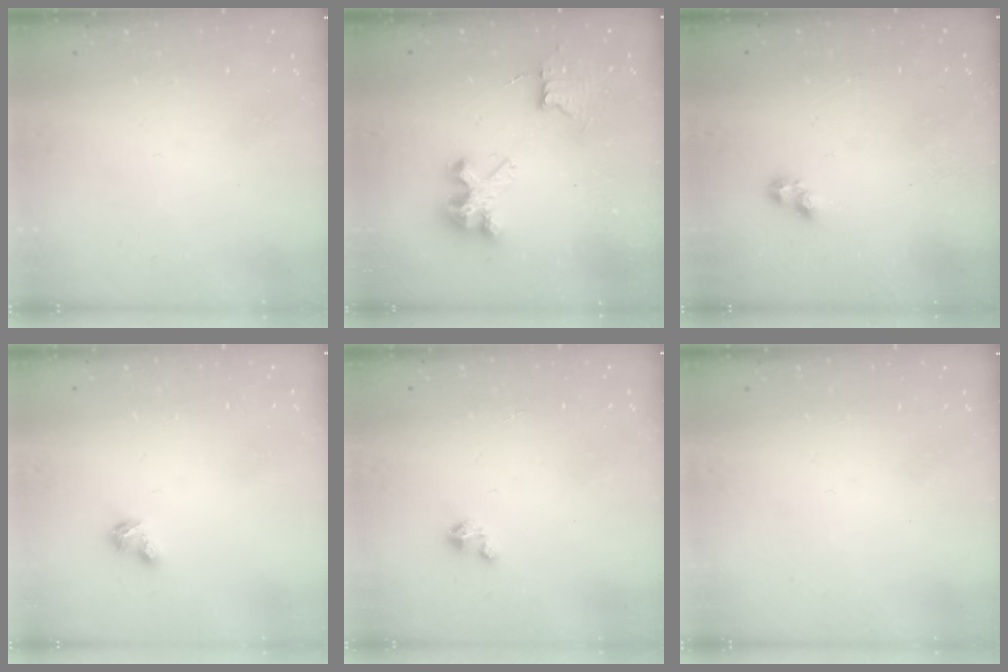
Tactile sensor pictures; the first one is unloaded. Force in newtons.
{"total": 8.7, "press": 8.7, "slide": 0.6}
{"total": 2.4, "press": 2.3, "slide": 0.4}
{"total": 3.1, "press": 3.0, "slide": 0.5}
{"total": 1.8, "press": 1.8, "slide": 0.1}
{"total": 0.0}